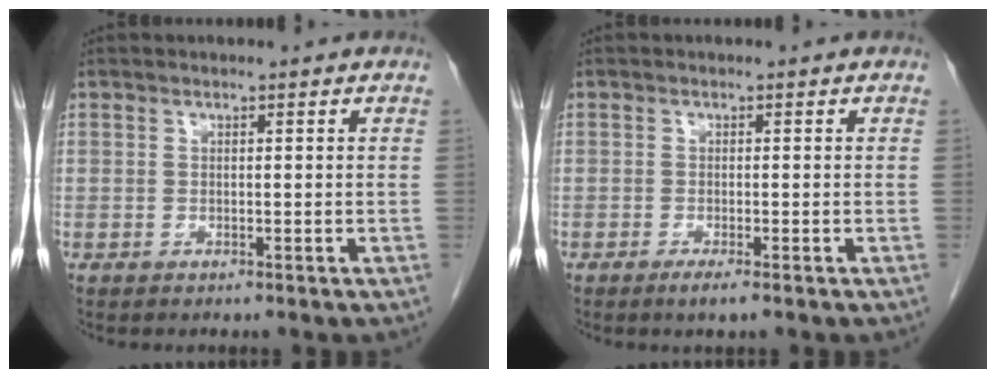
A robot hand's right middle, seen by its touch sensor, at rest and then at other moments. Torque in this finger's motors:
{"motor_torque": [0.26, -0.16, 0.05, 0.01]}